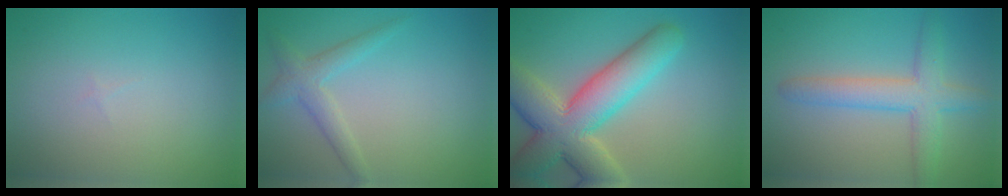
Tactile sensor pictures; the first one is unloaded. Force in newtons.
{"total": 2.4, "press": 2.4, "slide": 0.2}
{"total": 9.6, "press": 9.6, "slide": 0.8}
{"total": 4.5, "press": 4.5, "slide": 0.2}